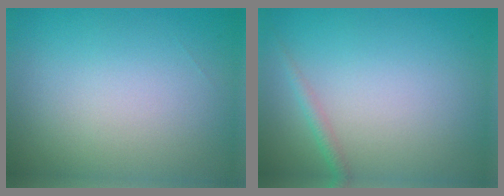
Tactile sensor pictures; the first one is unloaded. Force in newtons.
{"total": 1.1, "press": 1.1, "slide": 0.0}